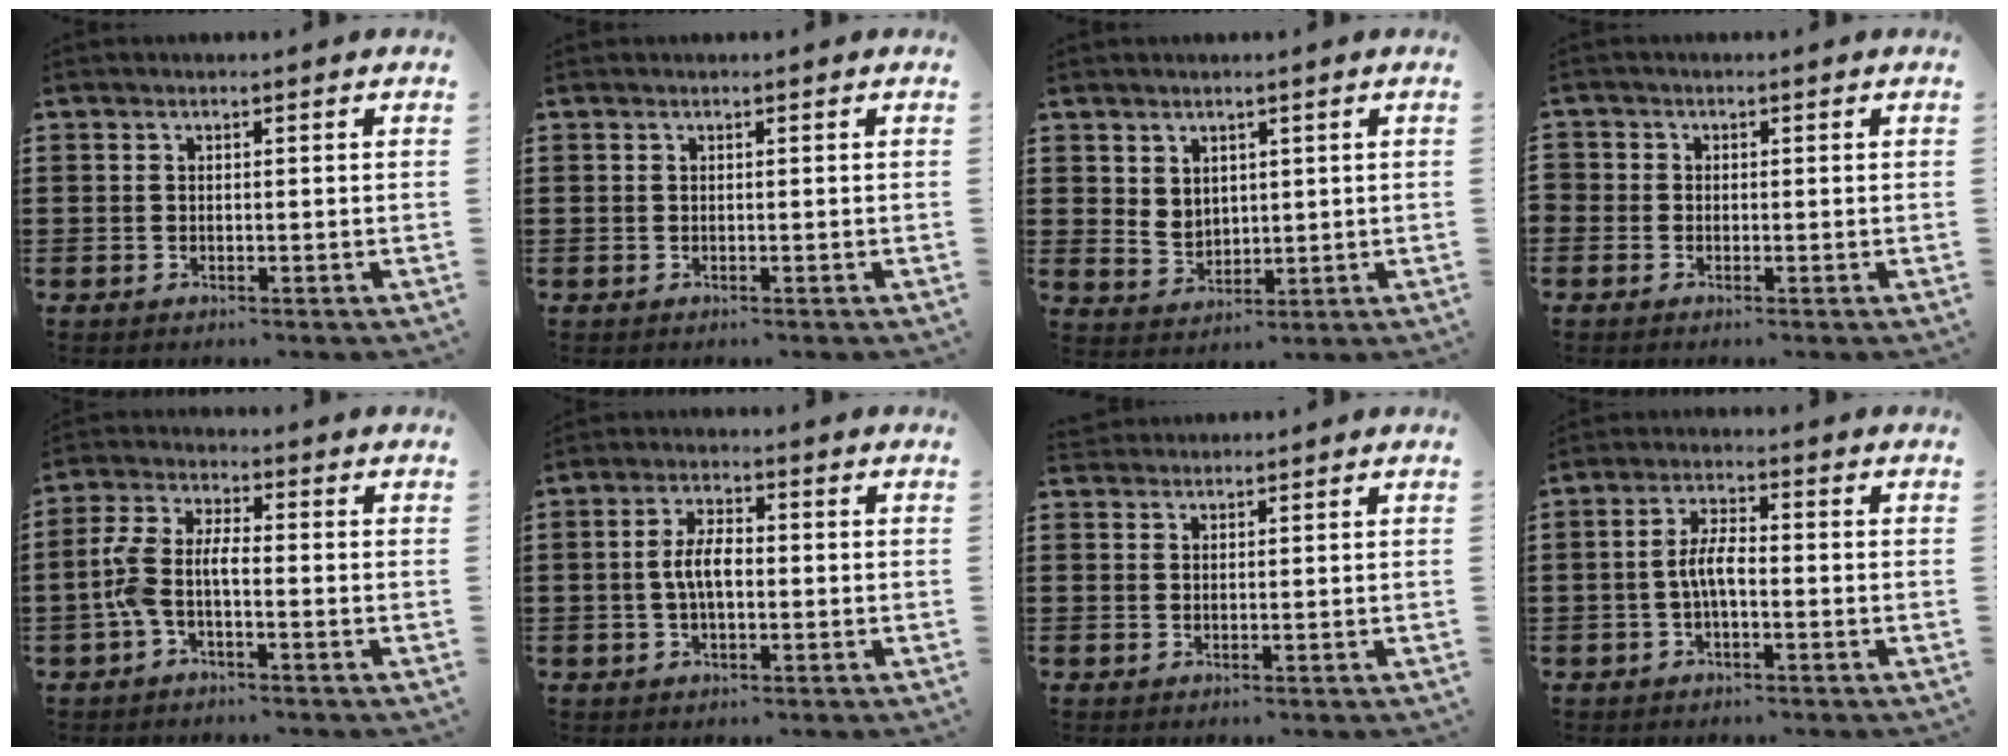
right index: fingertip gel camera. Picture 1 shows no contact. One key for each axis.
{"total": 0.0}
{"total": 3.4, "fx": 2.3, "fy": 2.4, "fz": 0.7, "tx": -0.024, "ty": 0.005, "tz": 0.044}
{"total": 0.9, "fx": -0.5, "fy": 0.7, "fz": 0.1, "tx": -0.004, "ty": 0.001, "tz": -0.010}
{"total": 4.9, "fx": -1.6, "fy": 2.1, "fz": 4.1, "tx": -0.111, "ty": -0.003, "tz": -0.041}
{"total": 4.8, "fx": -0.3, "fy": 2.2, "fz": 4.3, "tx": -0.094, "ty": 0.000, "tz": -0.012}
{"total": 1.4, "fx": 1.3, "fy": 0.5, "fz": -0.3, "tx": 0.002, "ty": 0.004, "tz": 0.027}
{"total": 4.5, "fx": -0.9, "fy": 1.5, "fz": 4.2, "tx": -0.089, "ty": 0.004, "tz": -0.021}